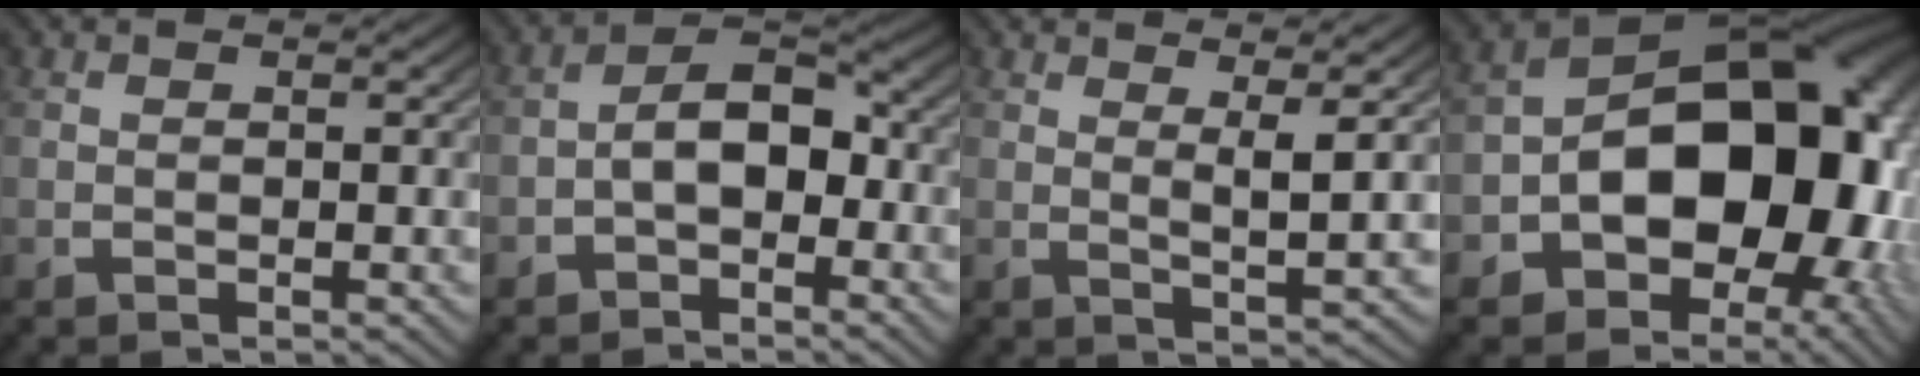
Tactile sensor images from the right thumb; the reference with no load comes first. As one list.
[{"total": 6.3, "force": [-1.4, 4.2, 4.5], "torque": [-0.075, -0.012, -0.020]}, {"total": 3.3, "force": [1.9, 0.5, 2.6], "torque": [-0.048, -0.005, 0.032]}, {"total": 22.2, "force": [-2.1, 14.8, 16.5], "torque": [-0.264, -0.068, -0.010]}]